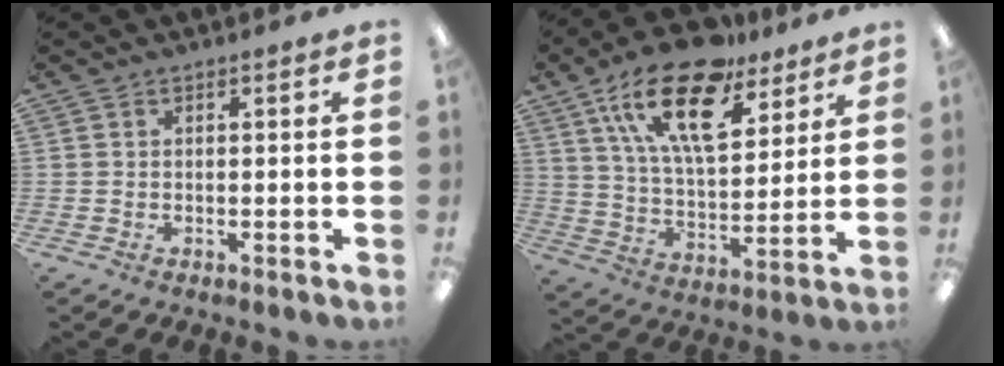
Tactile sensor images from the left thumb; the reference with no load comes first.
{"total": 21.7, "force": [13.2, 10.0, 13.9], "torque": [-0.237, -0.059, 0.231]}